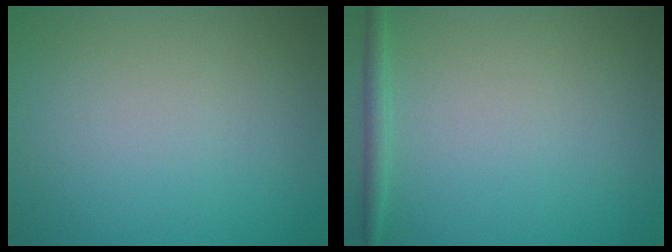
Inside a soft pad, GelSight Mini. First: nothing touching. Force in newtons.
{"total": 1.4, "press": 1.4, "slide": 0.1}